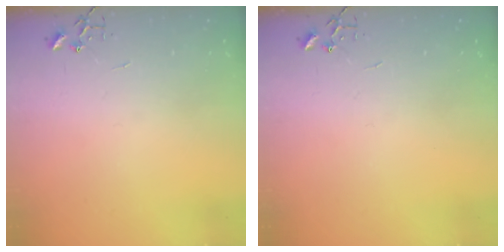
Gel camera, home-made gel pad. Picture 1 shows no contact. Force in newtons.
{"total": 0.0}